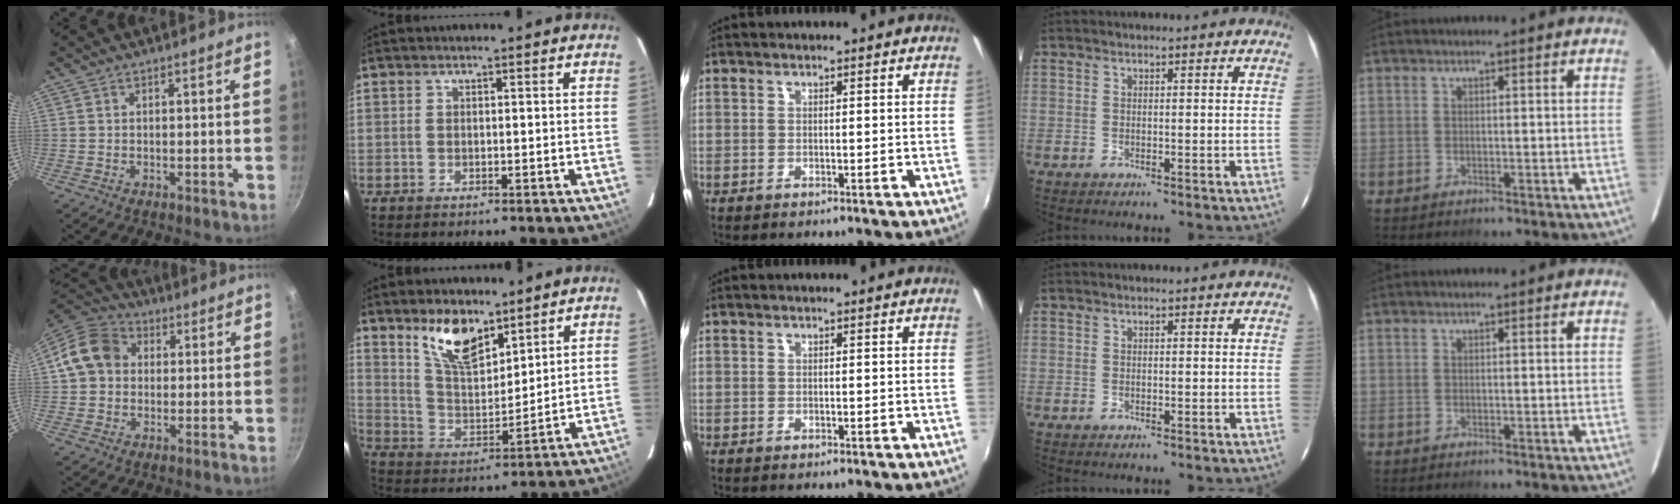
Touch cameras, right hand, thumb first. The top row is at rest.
{"thumb": {"total": 10.7, "force": [1.4, 9.0, 5.6], "torque": [-0.072, 0.024, 0.006]}, "index": {"total": 11.3, "force": [7.9, 4.4, 6.6], "torque": [-0.116, -0.003, 0.156]}}